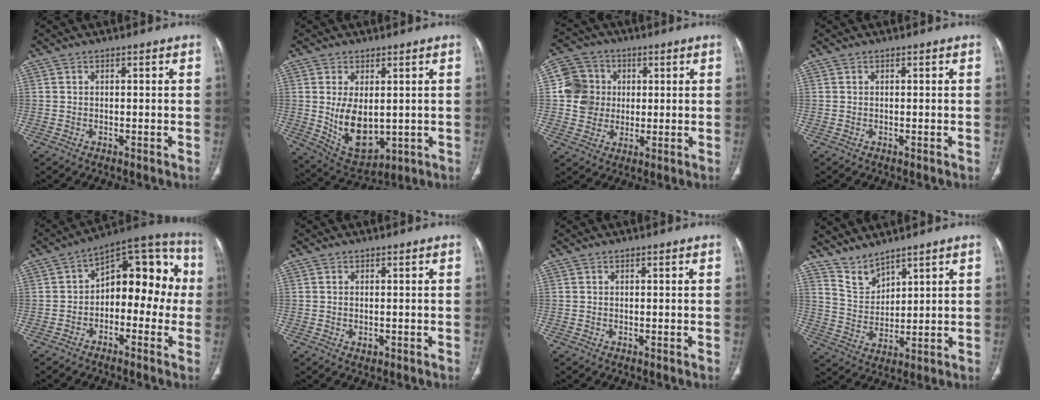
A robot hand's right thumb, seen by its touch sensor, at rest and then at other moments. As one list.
[{"total": 11.0, "force": [0.1, 6.4, 8.9], "torque": [-0.135, -0.017, 0.029]}, {"total": 9.6, "force": [1.0, 9.1, 3.1], "torque": [-0.033, 0.009, 0.015]}, {"total": 0.0}, {"total": 15.5, "force": [-0.6, 9.4, 12.4], "torque": [-0.106, 0.058, -0.026]}, {"total": 1.2, "force": [-0.3, 0.8, 0.8], "torque": [-0.013, -0.002, -0.001]}, {"total": 0.0}, {"total": 5.7, "force": [5.3, 1.5, 1.4], "torque": [-0.023, -0.039, 0.124]}]